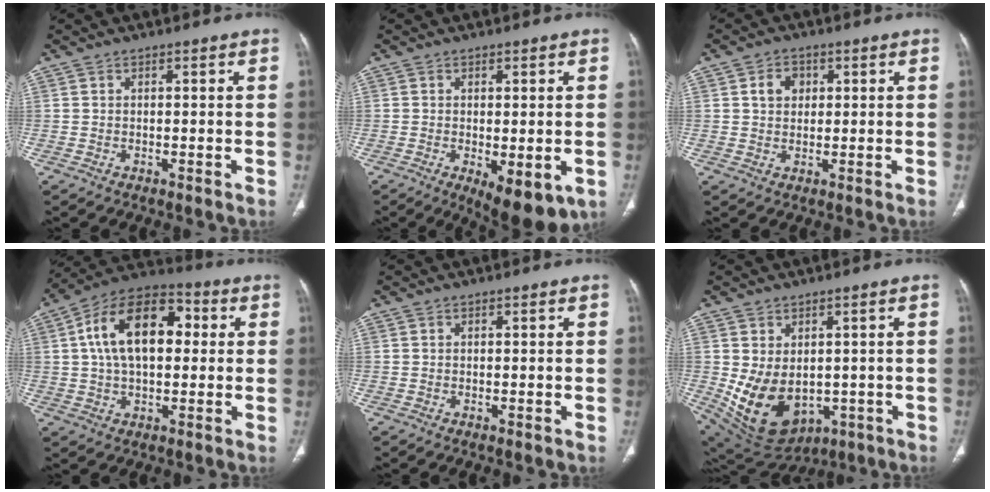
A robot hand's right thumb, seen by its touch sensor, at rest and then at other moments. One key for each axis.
{"total": 9.6, "fx": -3.3, "fy": 3.8, "fz": 8.2, "tx": -0.108, "ty": -0.016, "tz": -0.039}
{"total": 3.9, "fx": 1.1, "fy": 3.2, "fz": 2.0, "tx": -0.018, "ty": 0.002, "tz": 0.019}
{"total": 17.5, "fx": 3.0, "fy": 10.2, "fz": 13.9, "tx": -0.219, "ty": 0.029, "tz": 0.044}
{"total": 0.6, "fx": 0.0, "fy": 0.2, "fz": 0.6, "tx": -0.012, "ty": -0.004, "tz": 0.001}
{"total": 13.2, "fx": -1.5, "fy": 9.4, "fz": 9.1, "tx": -0.142, "ty": -0.011, "tz": 0.013}